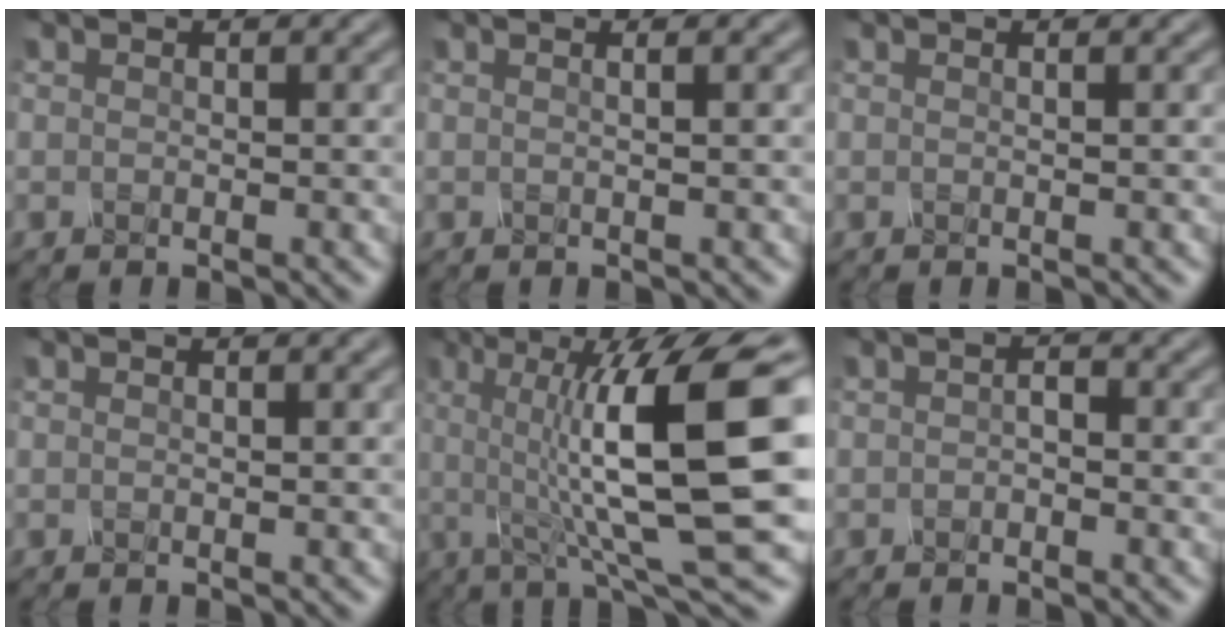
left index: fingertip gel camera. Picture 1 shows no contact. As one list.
[{"total": 2.0, "force": [0.7, 0.9, 1.6], "torque": [-0.007, 0.003, -0.015]}, {"total": 0.8, "force": [0.3, 0.3, 0.7], "torque": [-0.005, 0.003, -0.004]}, {"total": 1.2, "force": [0.5, 0.4, 1.0], "torque": [-0.009, 0.005, 0.000]}, {"total": 14.2, "force": [1.5, 3.1, 13.8], "torque": [-0.205, 0.010, 0.023]}, {"total": 0.8, "force": [-0.3, 0.4, 0.7], "torque": [-0.012, 0.003, -0.006]}]